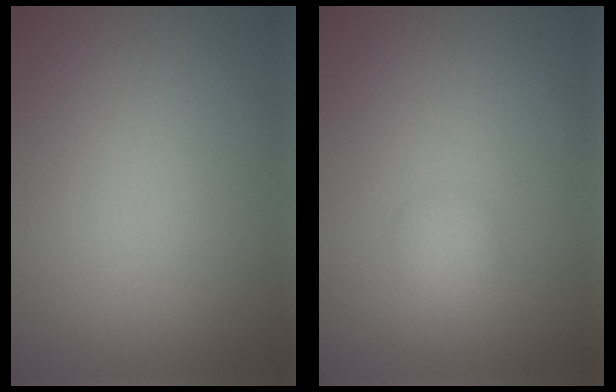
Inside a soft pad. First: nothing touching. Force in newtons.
{"total": 1.4, "press": 1.4, "slide": 0.0}